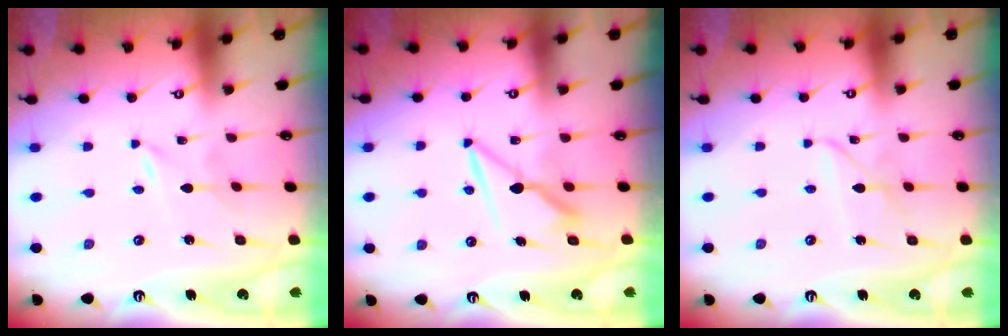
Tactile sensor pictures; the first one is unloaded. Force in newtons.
{"total": 7.8, "press": 7.8, "slide": 0.4}
{"total": 3.5, "press": 3.5, "slide": 0.3}